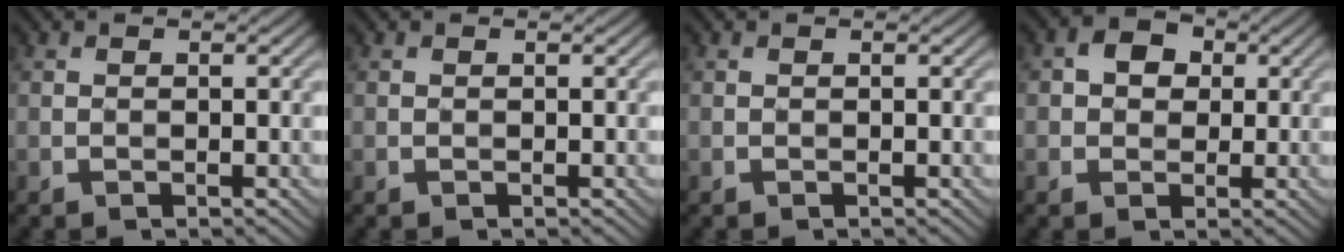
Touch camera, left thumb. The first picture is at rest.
{"total": 0.0}
{"total": 0.0}
{"total": 3.9, "force": [0.8, 3.3, 1.9], "torque": [-0.036, 0.012, 0.004]}